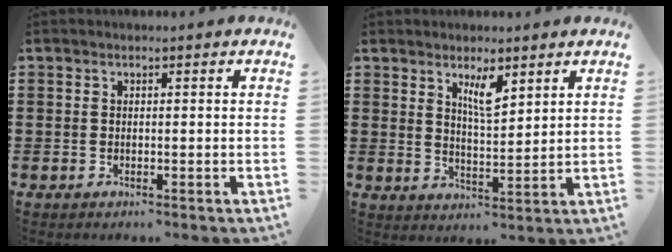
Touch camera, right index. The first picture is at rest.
{"total": 4.8, "force": [2.9, 1.4, 3.5], "torque": [-0.067, 0.002, 0.049]}